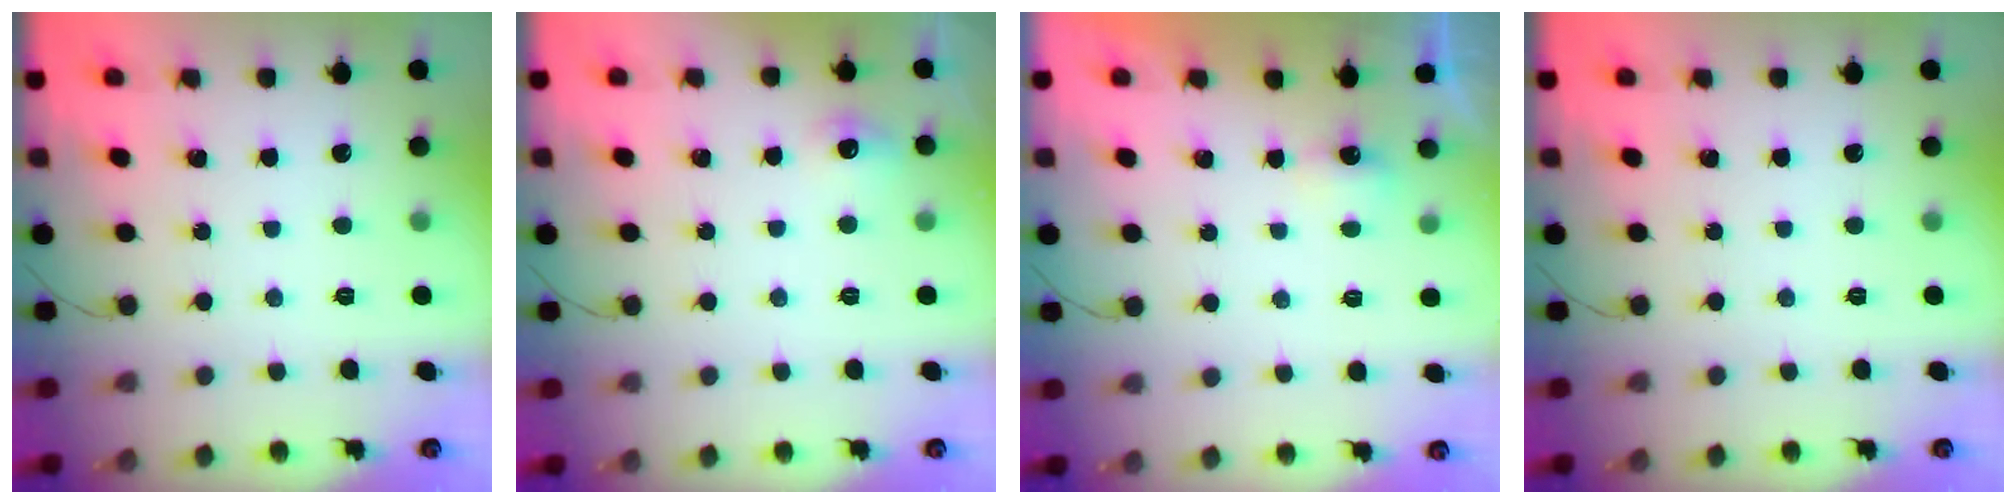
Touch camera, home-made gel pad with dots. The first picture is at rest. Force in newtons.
{"total": 5.4, "press": 5.2, "slide": 1.4}
{"total": 2.4, "press": 2.3, "slide": 0.6}
{"total": 0.0}